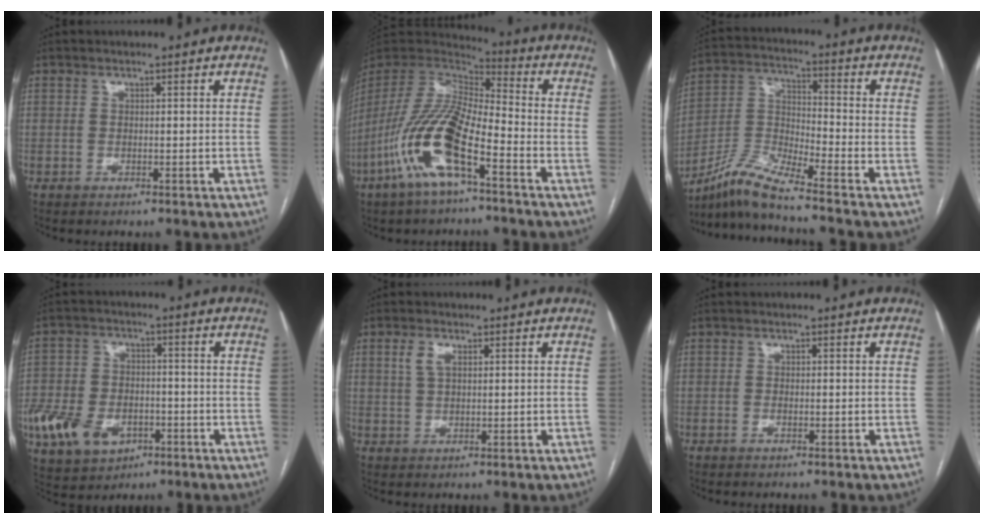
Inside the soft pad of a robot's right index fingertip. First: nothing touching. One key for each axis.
{"total": 16.2, "fx": -7.1, "fy": 4.0, "fz": 14.0, "tx": -0.304, "ty": -0.016, "tz": -0.135}
{"total": 8.7, "fx": -7.8, "fy": -1.3, "fz": 3.7, "tx": -0.091, "ty": -0.008, "tz": -0.153}
{"total": 16.9, "fx": -6.7, "fy": 11.9, "fz": 10.0, "tx": -0.249, "ty": 0.002, "tz": -0.103}
{"total": 2.8, "fx": 1.1, "fy": 1.3, "fz": 2.2, "tx": -0.049, "ty": 0.009, "tz": 0.026}
{"total": 0.6, "fx": -0.3, "fy": 0.2, "fz": 0.5, "tx": -0.011, "ty": -0.005, "tz": -0.005}